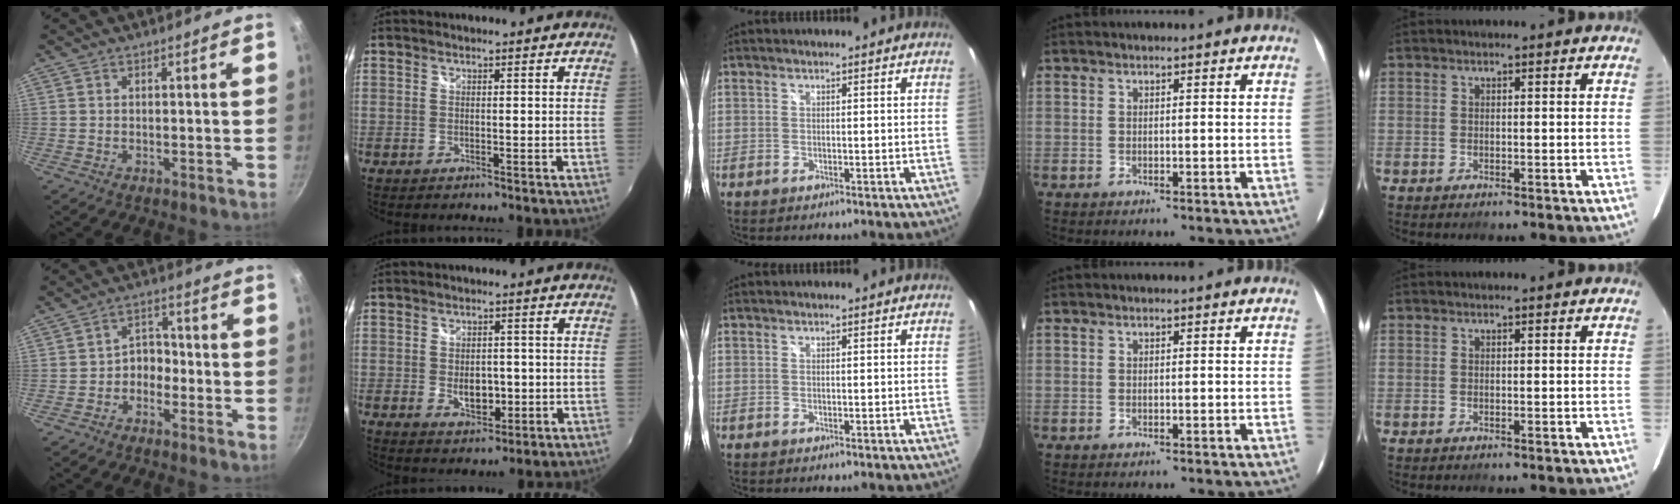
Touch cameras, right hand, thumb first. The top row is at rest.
{"thumb": {"total": 4.3, "force": [-1.9, 3.2, 2.1], "torque": [-0.003, 0.030, -0.038]}, "index": {"total": 5.6, "force": [-0.9, 3.7, 4.1], "torque": [-0.072, -0.007, -0.009]}}